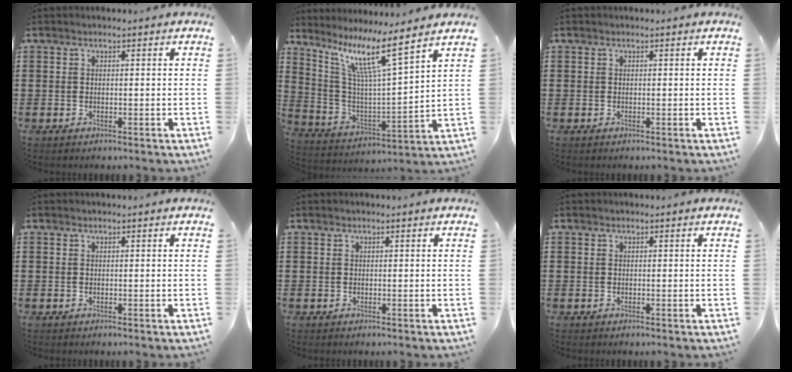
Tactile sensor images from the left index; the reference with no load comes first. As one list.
[{"total": 11.2, "force": [7.8, 0.6, 8.0], "torque": [-0.182, -0.039, 0.127]}, {"total": 0.0}, {"total": 0.0}, {"total": 0.0}, {"total": 0.0}]